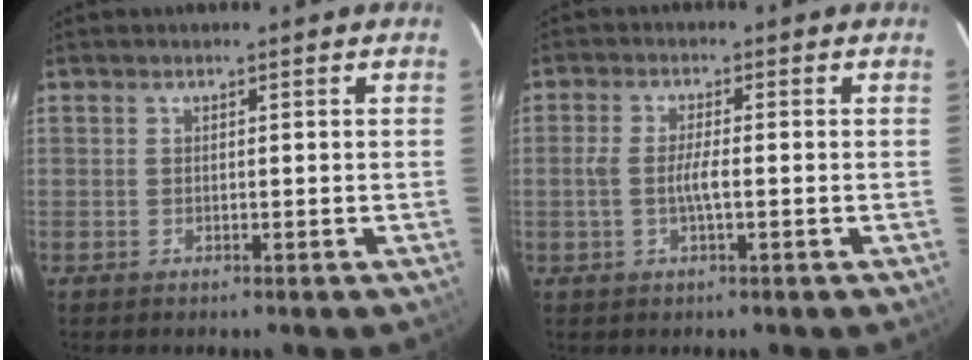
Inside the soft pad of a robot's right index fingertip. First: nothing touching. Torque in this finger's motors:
{"motor_torque": [0.37, 0.24, 0.40, 0.10]}